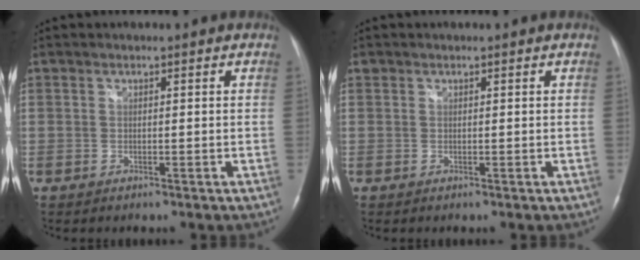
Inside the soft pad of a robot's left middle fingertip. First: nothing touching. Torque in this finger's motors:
{"motor_torque": [0.12, -0.05, -0.04, 0.00]}